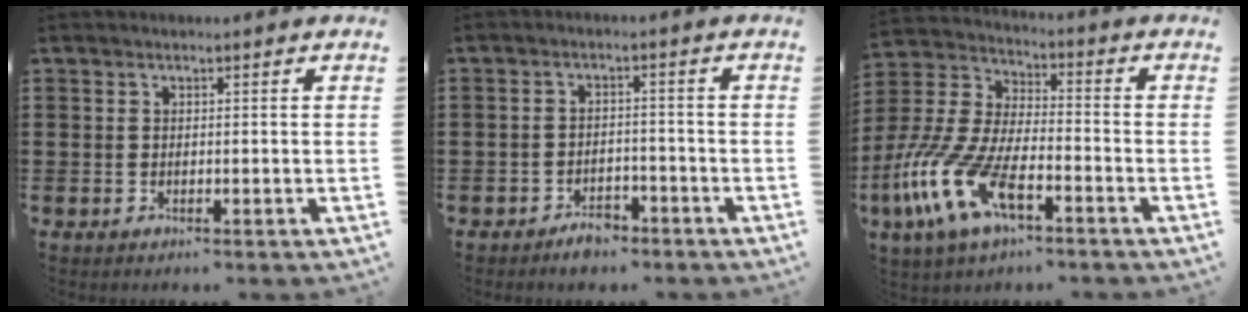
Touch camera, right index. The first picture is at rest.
{"total": 3.1, "force": [-2.7, 1.3, 1.0], "torque": [-0.017, 0.008, -0.052]}
{"total": 13.4, "force": [-7.0, 5.5, 10.0], "torque": [-0.253, -0.005, -0.145]}